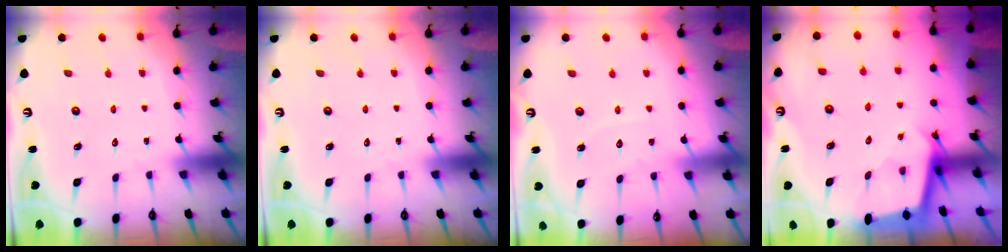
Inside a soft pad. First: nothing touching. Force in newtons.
{"total": 0.0}
{"total": 4.3, "press": 4.3, "slide": 0.6}
{"total": 2.2, "press": 2.2, "slide": 0.2}